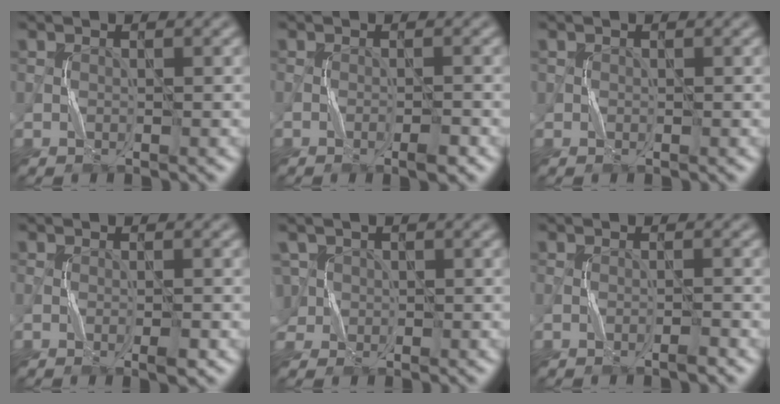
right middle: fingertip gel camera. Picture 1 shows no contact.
{"total": 1.7, "force": [-0.9, 0.3, 1.4], "torque": [-0.023, 0.001, -0.016]}
{"total": 0.5, "force": [0.0, 0.5, -0.1], "torque": [0.007, -0.001, -0.003]}
{"total": 1.4, "force": [-0.5, 0.3, 1.3], "torque": [-0.024, -0.002, -0.010]}
{"total": 3.0, "force": [0.3, 2.8, 1.0], "torque": [-0.027, 0.012, 0.006]}
{"total": 1.0, "force": [-0.7, 0.1, 0.7], "torque": [-0.012, 0.001, -0.014]}